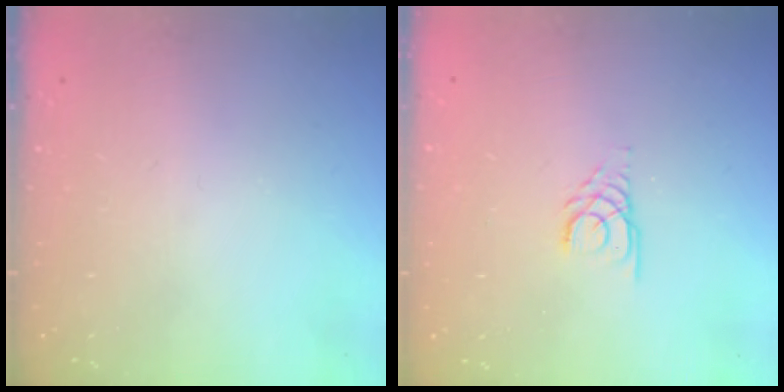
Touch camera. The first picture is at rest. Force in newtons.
{"total": 3.0, "press": 2.9, "slide": 0.3}